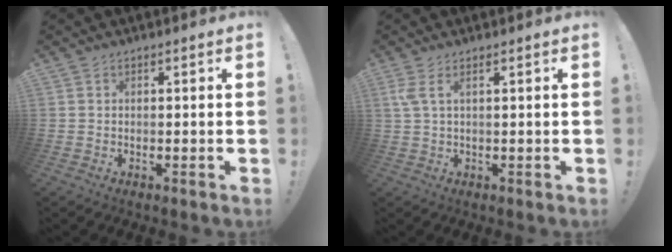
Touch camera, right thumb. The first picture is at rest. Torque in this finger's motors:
{"motor_torque": [-0.62, 0.21, -0.22, 0.31, 0.19]}